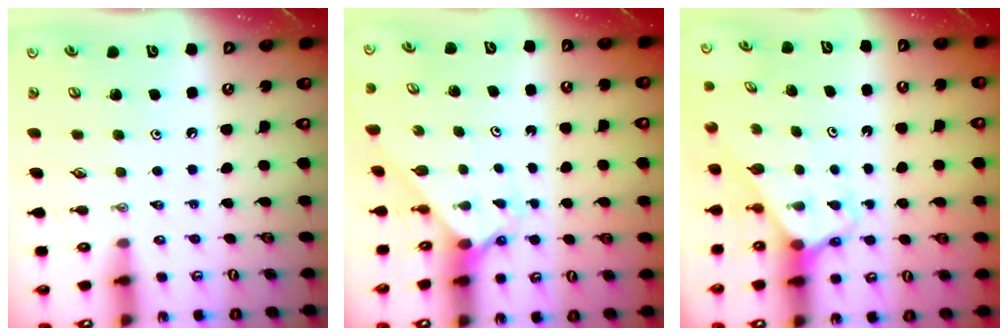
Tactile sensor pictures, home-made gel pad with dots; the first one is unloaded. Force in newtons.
{"total": 2.0, "press": 2.0, "slide": 0.2}
{"total": 2.6, "press": 2.6, "slide": 0.1}